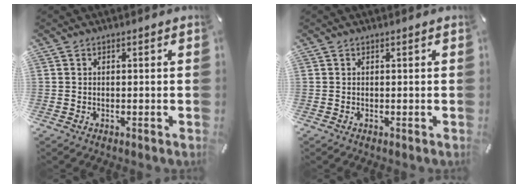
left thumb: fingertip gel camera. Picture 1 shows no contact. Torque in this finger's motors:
{"motor_torque": [0.00, 0.00, -0.04, 0.08, 0.00]}